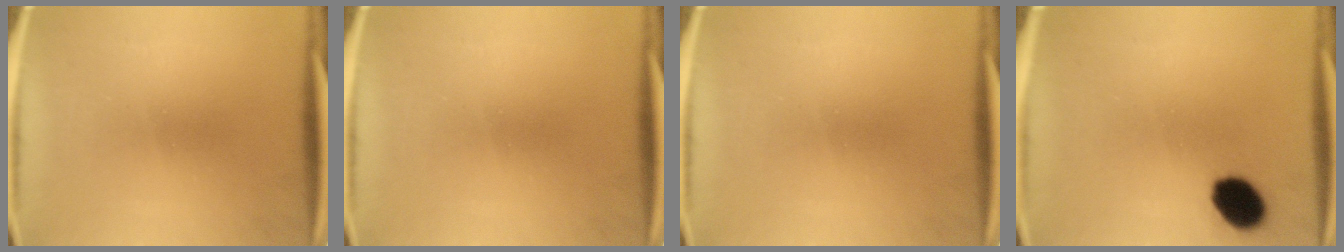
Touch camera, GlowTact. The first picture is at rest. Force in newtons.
{"total": 0.0}
{"total": 0.0}
{"total": 8.7}